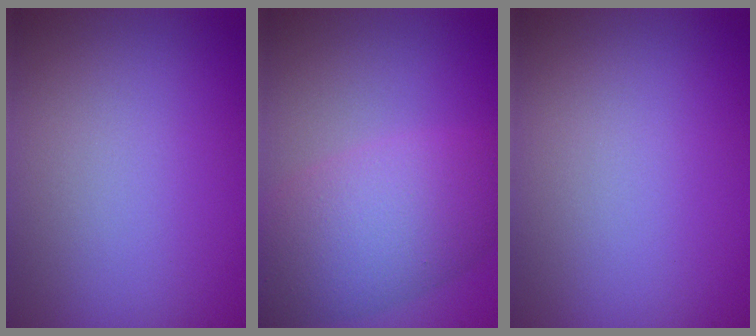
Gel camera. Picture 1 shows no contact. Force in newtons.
{"total": 7.0, "press": 7.0, "slide": 0.3}
{"total": 0.0}